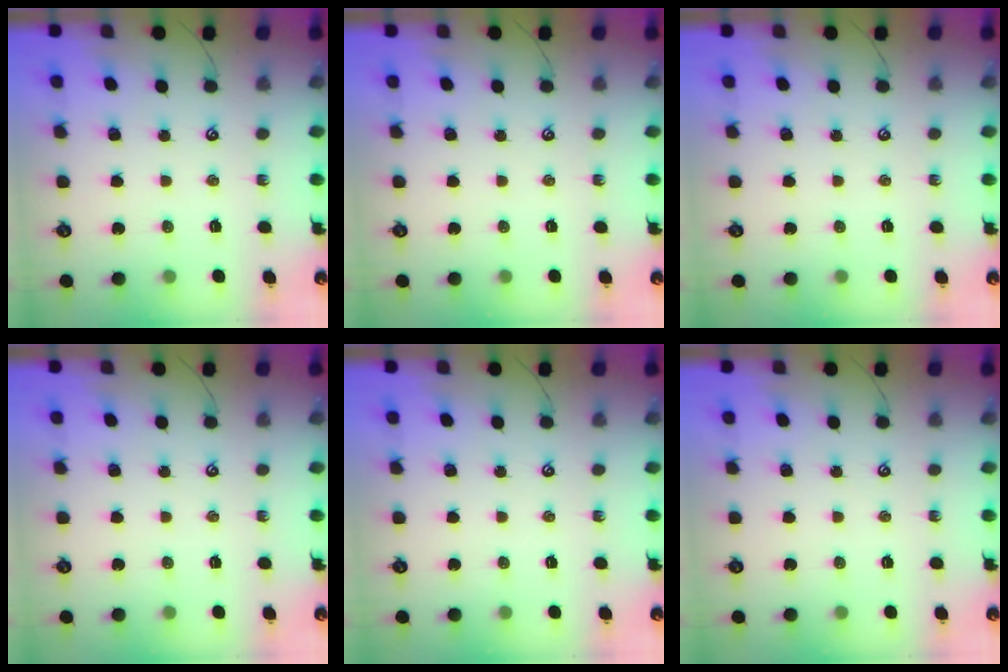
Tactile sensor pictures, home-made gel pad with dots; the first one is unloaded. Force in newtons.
{"total": 0.0}
{"total": 0.0}
{"total": 0.0}
{"total": 0.0}
{"total": 0.0}